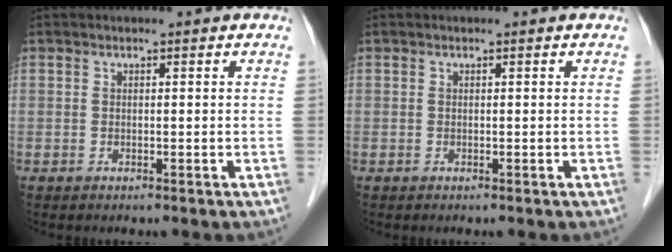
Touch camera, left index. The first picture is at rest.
{"total": 0.0}